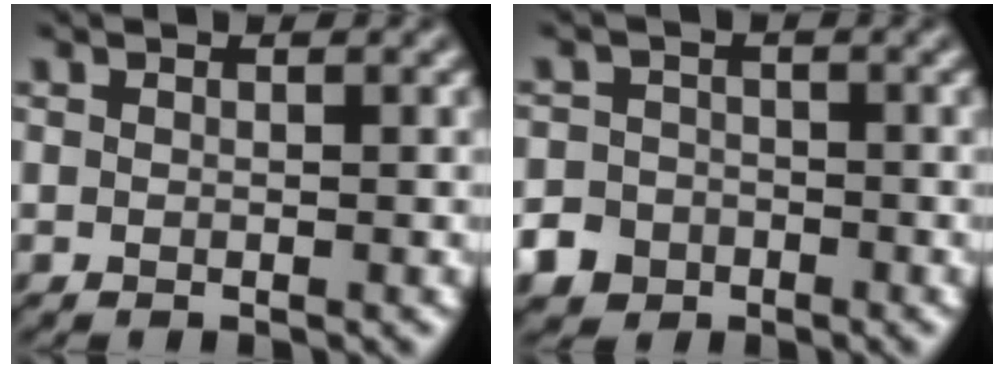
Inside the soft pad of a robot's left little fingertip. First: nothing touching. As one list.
[{"total": 7.1, "force": [-4.1, 5.7, 1.1], "torque": [-0.026, -0.023, -0.086]}]